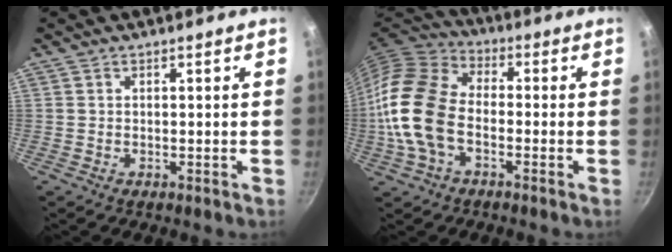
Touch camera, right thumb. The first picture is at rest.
{"total": 16.0, "force": [-3.6, 10.0, 12.0], "torque": [-0.220, 0.032, -0.089]}